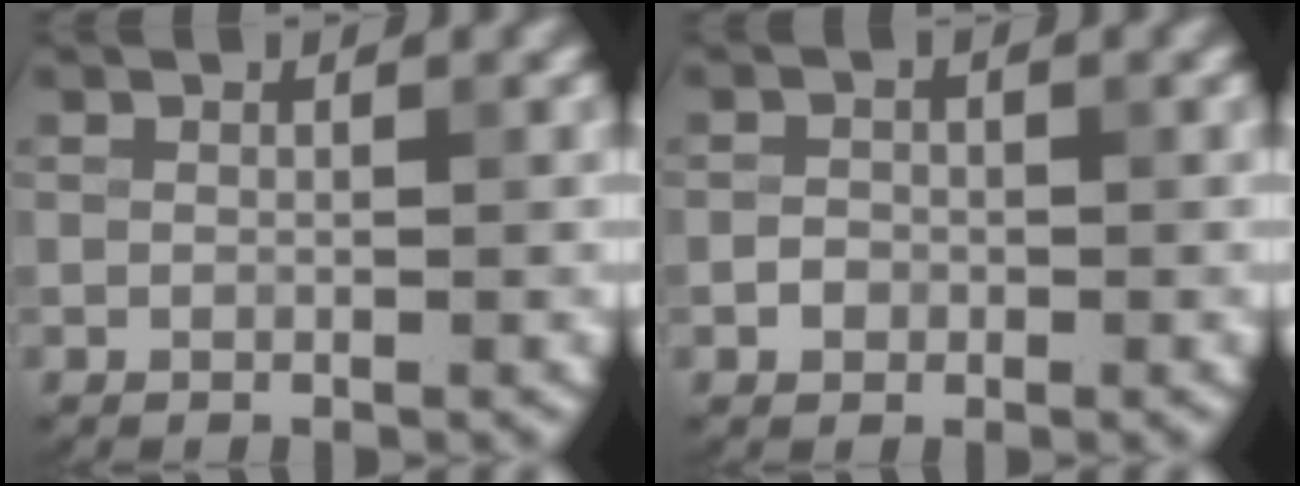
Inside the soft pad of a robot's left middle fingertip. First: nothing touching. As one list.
[{"total": 1.1, "force": [-0.4, 1.0, 0.3], "torque": [0.000, 0.000, -0.010]}]